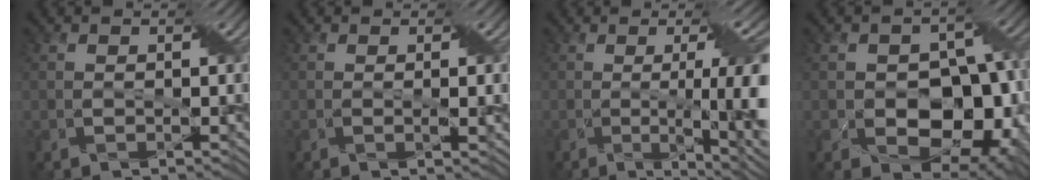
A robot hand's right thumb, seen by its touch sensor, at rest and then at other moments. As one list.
[{"total": 2.6, "force": [0.1, 0.4, 2.6], "torque": [-0.039, 0.004, 0.001]}, {"total": 11.2, "force": [-1.3, 2.1, 10.9], "torque": [-0.153, 0.000, -0.017]}, {"total": 11.8, "force": [-2.3, 8.2, 8.2], "torque": [-0.106, -0.017, -0.026]}]